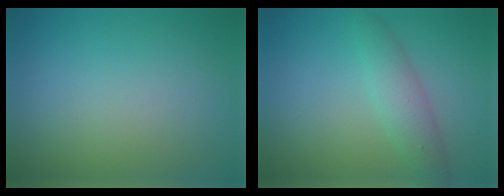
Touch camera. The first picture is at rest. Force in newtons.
{"total": 2.8, "press": 2.8, "slide": 0.1}